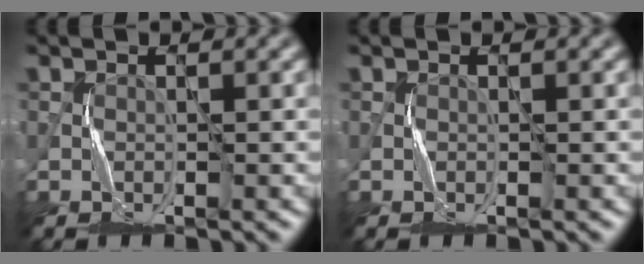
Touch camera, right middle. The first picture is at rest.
{"total": 0.0}